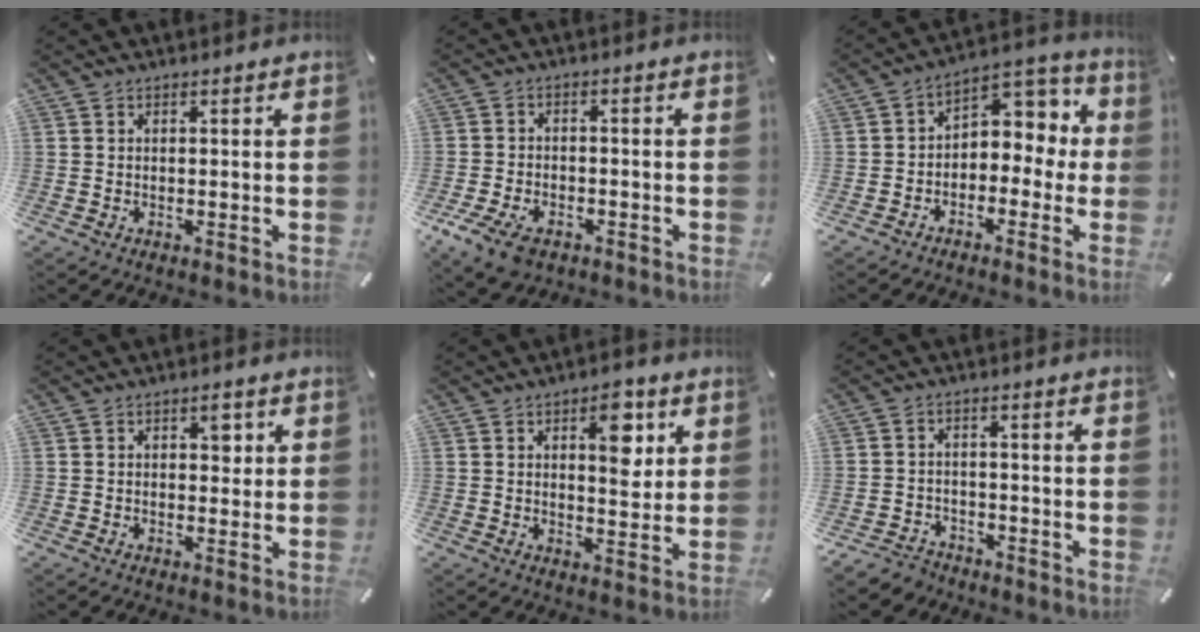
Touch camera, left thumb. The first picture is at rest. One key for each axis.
{"total": 6.9, "fx": -4.1, "fy": 4.1, "fz": 3.8, "tx": -0.088, "ty": 0.015, "tz": -0.075}
{"total": 6.2, "fx": 0.2, "fy": 5.5, "fz": 2.9, "tx": -0.036, "ty": -0.004, "tz": 0.002}
{"total": 3.7, "fx": 0.9, "fy": 2.2, "fz": 2.8, "tx": -0.027, "ty": -0.003, "tz": 0.006}
{"total": 9.3, "fx": 3.7, "fy": 4.8, "fz": 7.0, "tx": -0.080, "ty": -0.015, "tz": 0.055}
{"total": 4.4, "fx": -3.7, "fy": 2.3, "fz": 0.7, "tx": -0.021, "ty": 0.018, "tz": -0.075}